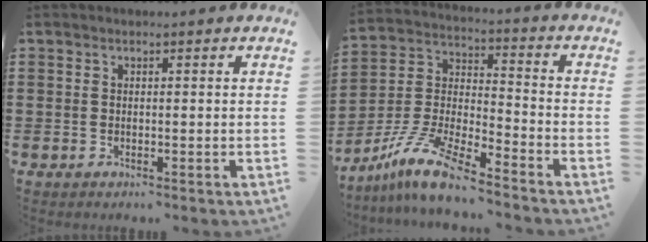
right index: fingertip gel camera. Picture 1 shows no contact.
{"total": 10.4, "force": [-8.9, 1.2, 5.4], "torque": [-0.124, 0.008, -0.180]}